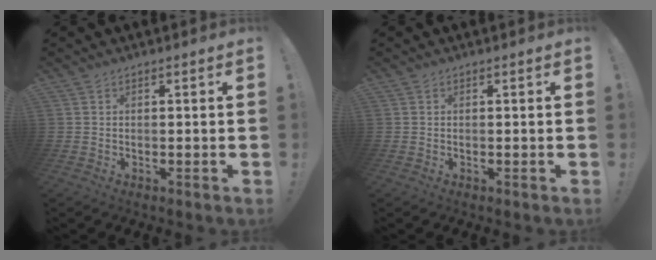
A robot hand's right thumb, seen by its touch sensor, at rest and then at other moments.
{"total": 0.0}